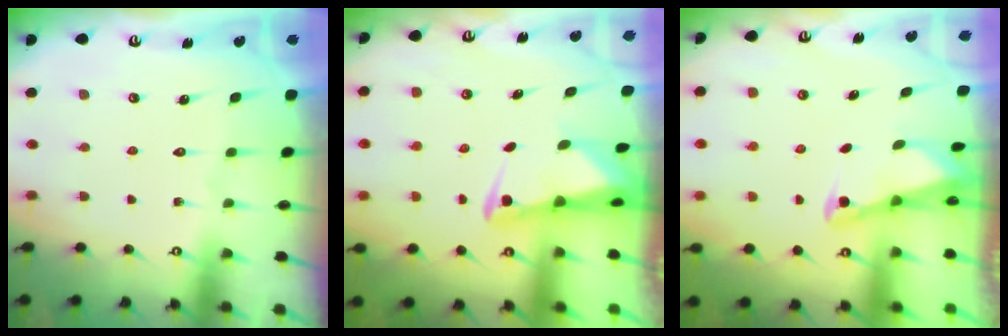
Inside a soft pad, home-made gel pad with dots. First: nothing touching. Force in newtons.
{"total": 2.1, "press": 2.1, "slide": 0.5}
{"total": 2.3, "press": 2.3, "slide": 0.3}